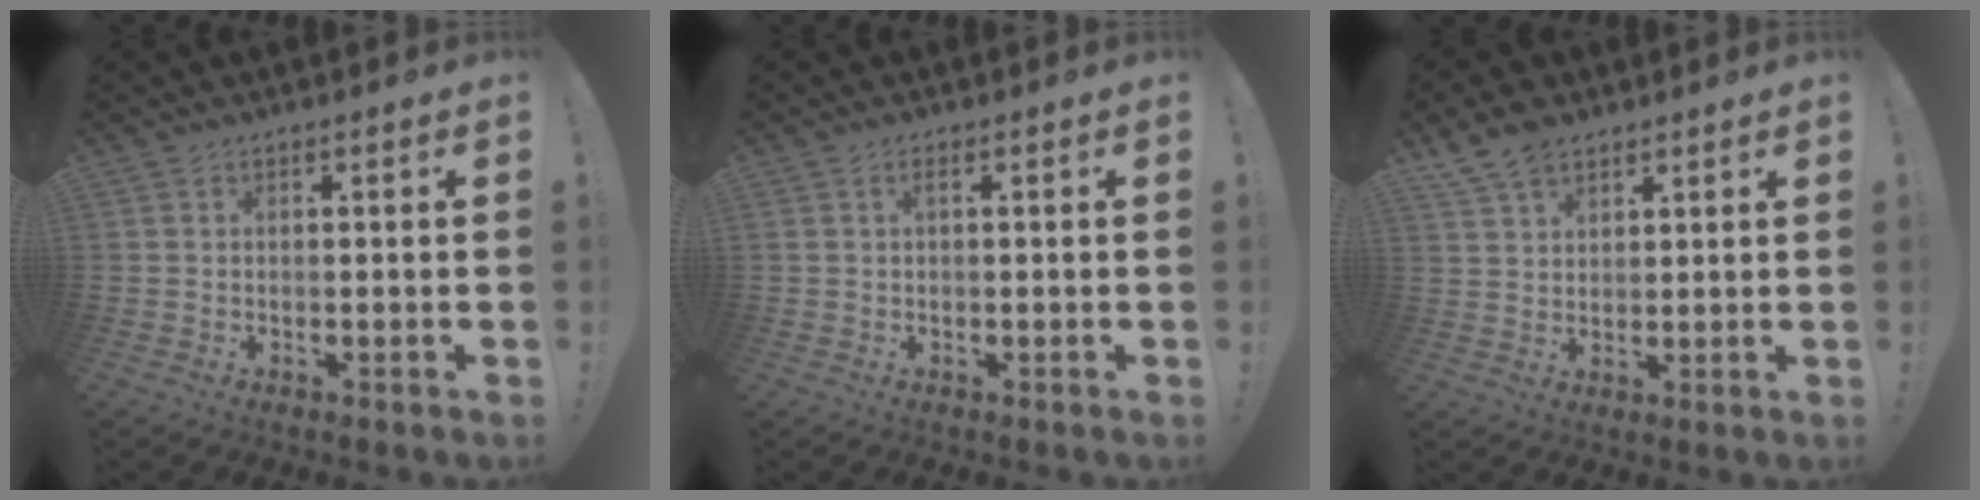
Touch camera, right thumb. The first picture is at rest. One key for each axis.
{"total": 1.1, "fx": 0.3, "fy": 0.3, "fz": 1.1, "tx": -0.023, "ty": 0.002, "tz": 0.005}
{"total": 7.3, "fx": 5.4, "fy": 3.9, "fz": 3.0, "tx": -0.053, "ty": -0.023, "tz": 0.104}